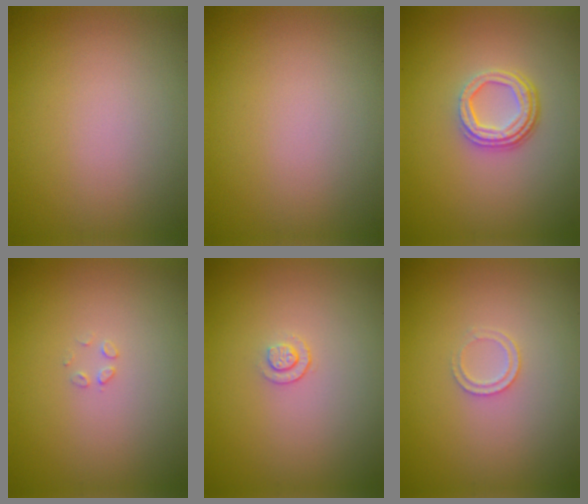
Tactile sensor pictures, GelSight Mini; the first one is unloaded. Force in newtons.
{"total": 0.0}
{"total": 3.5, "press": 2.6, "slide": 2.4}
{"total": 0.8, "press": 0.8, "slide": 0.0}
{"total": 0.9, "press": 0.6, "slide": 0.7}
{"total": 1.2, "press": 1.2, "slide": 0.2}